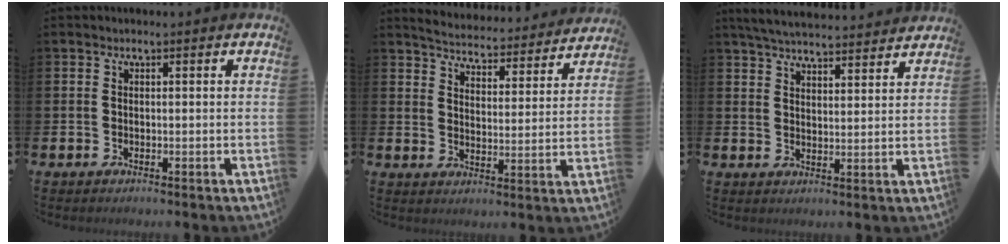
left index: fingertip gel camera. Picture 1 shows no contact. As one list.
[{"total": 4.8, "force": [4.8, 0.3, 0.4], "torque": [-0.028, -0.043, 0.078]}, {"total": 5.4, "force": [5.3, 0.5, 1.0], "torque": [-0.033, -0.032, 0.095]}]